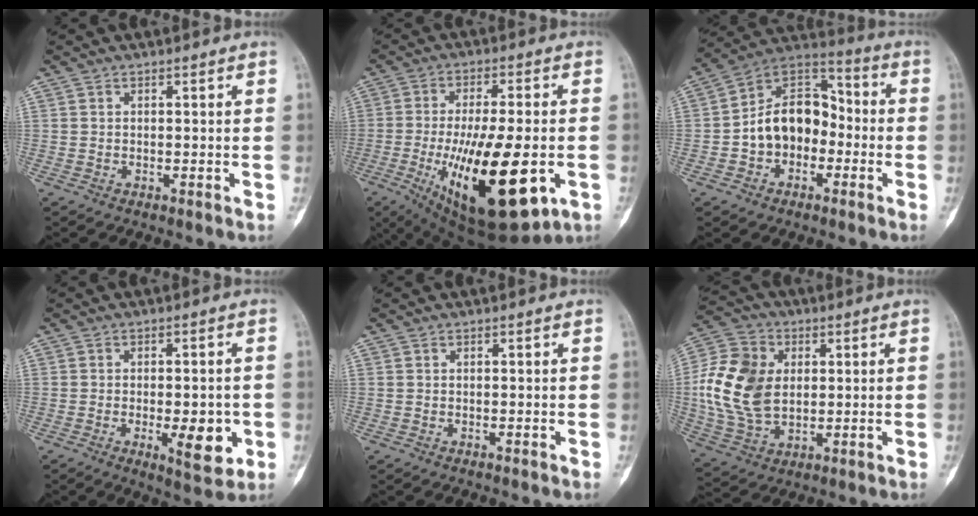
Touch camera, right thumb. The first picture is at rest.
{"total": 23.2, "force": [-6.0, 8.3, 20.8], "torque": [-0.351, -0.018, -0.073]}
{"total": 13.9, "force": [-2.4, 10.2, 9.1], "torque": [-0.116, 0.051, -0.053]}
{"total": 8.5, "force": [-2.1, 3.4, 7.5], "torque": [-0.094, -0.006, -0.023]}
{"total": 0.0}
{"total": 16.2, "force": [1.5, 11.4, 11.4], "torque": [-0.215, 0.002, 0.031]}